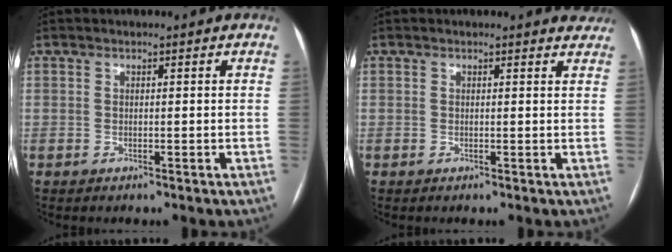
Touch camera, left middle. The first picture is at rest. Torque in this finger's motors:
{"motor_torque": [0.00, 0.00, 0.00, -0.01]}